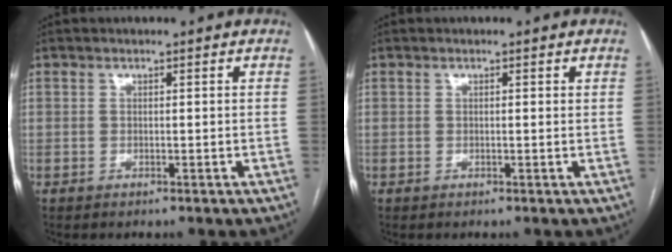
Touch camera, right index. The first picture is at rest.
{"total": 0.5, "force": [0.3, 0.1, 0.4], "torque": [-0.009, 0.000, 0.002]}